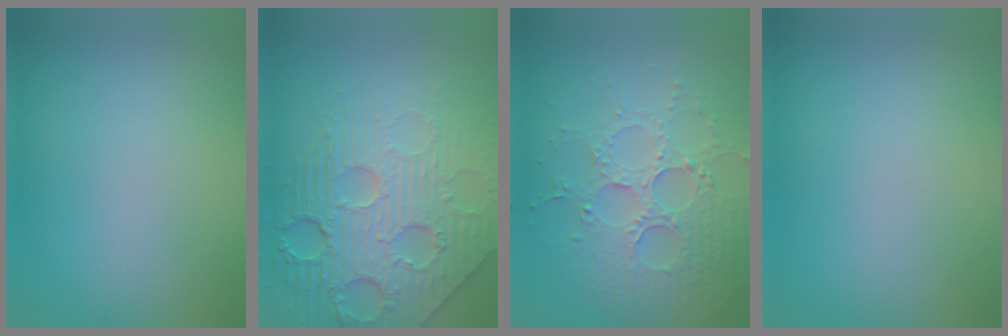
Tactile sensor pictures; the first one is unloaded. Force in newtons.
{"total": 8.2, "press": 6.0, "slide": 5.6}
{"total": 4.5, "press": 4.2, "slide": 1.7}
{"total": 0.0}